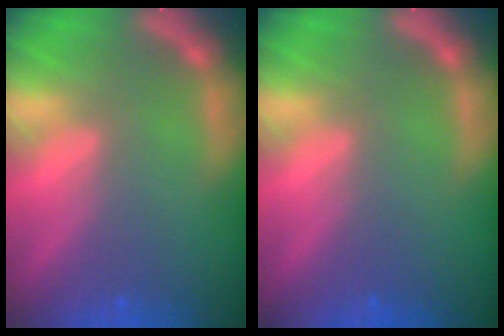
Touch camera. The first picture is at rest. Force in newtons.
{"total": 0.0}